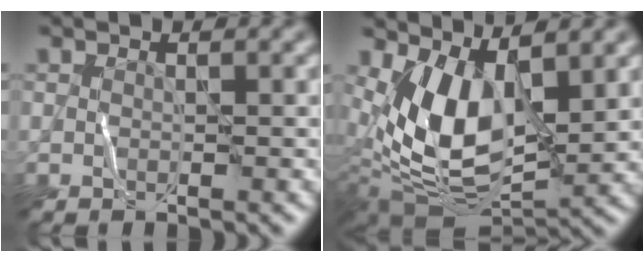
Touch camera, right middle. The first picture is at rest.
{"total": 8.4, "force": [1.8, 4.3, 7.0], "torque": [-0.154, -0.010, 0.045]}